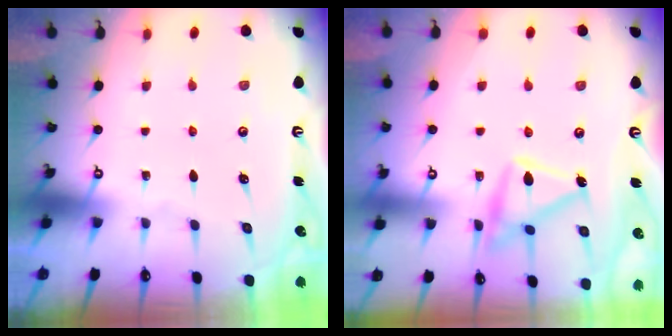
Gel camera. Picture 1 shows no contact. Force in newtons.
{"total": 14.4, "press": 14.4, "slide": 0.7}